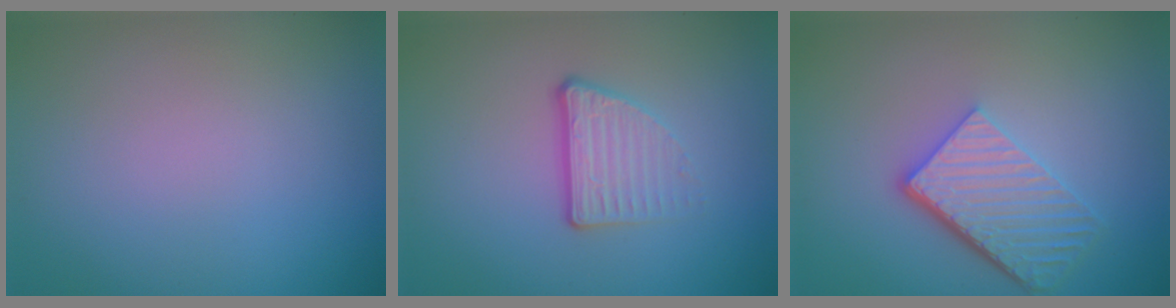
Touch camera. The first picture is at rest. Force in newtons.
{"total": 3.4, "press": 2.2, "slide": 2.6}
{"total": 5.6, "press": 3.9, "slide": 4.0}